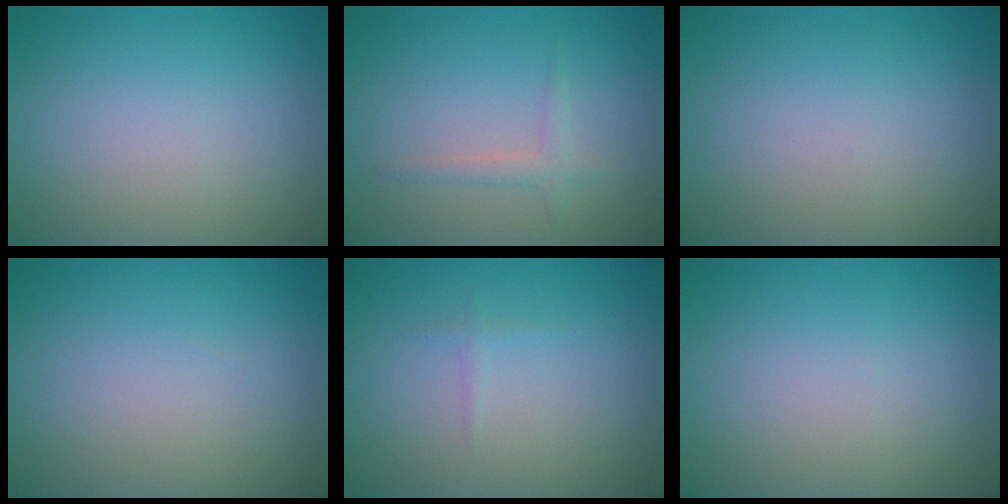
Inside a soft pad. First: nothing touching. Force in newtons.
{"total": 1.3, "press": 1.3, "slide": 0.0}
{"total": 0.0}
{"total": 0.0}
{"total": 0.6, "press": 0.6, "slide": 0.1}
{"total": 0.0}